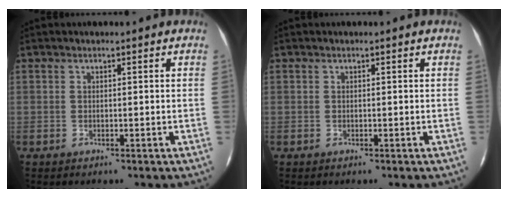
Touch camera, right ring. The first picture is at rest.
{"total": 0.0}